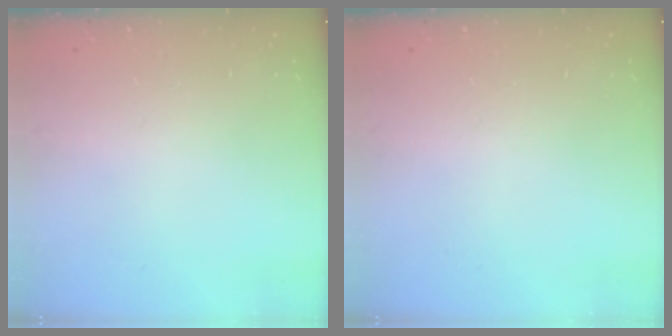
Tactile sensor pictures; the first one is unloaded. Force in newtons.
{"total": 0.0}